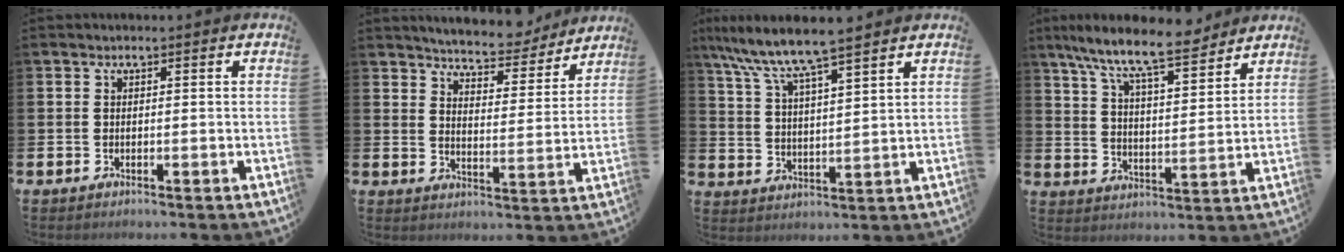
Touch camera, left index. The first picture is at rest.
{"total": 6.4, "force": [6.2, 0.9, 0.9], "torque": [-0.033, -0.046, 0.108]}
{"total": 8.3, "force": [7.5, 0.4, 3.5], "torque": [-0.099, -0.033, 0.133]}
{"total": 9.8, "force": [8.8, 1.3, 4.1], "torque": [-0.110, -0.052, 0.152]}